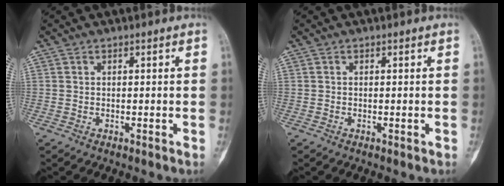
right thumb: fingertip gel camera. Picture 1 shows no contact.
{"total": 0.0}